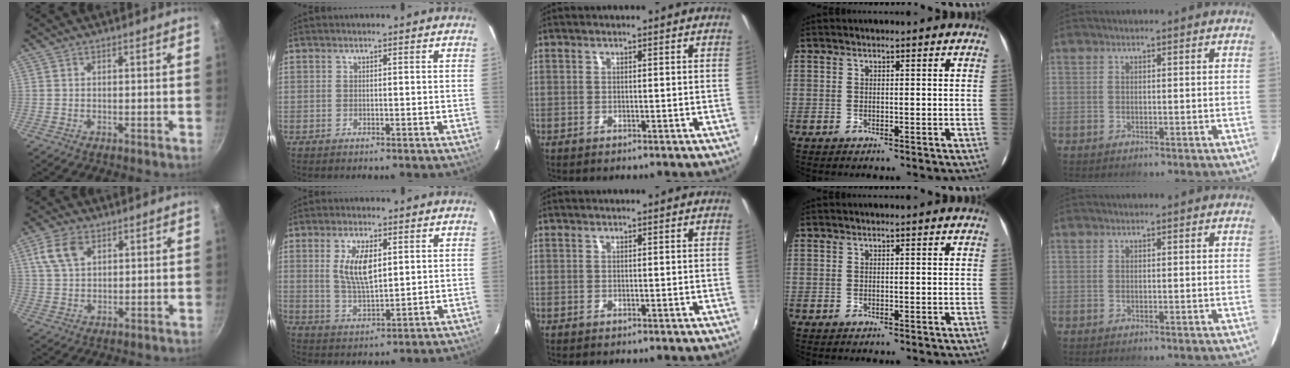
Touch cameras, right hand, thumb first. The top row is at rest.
{"thumb": {"total": 7.0, "force": [3.0, 4.3, 4.6], "torque": [-0.080, 0.002, 0.057]}, "index": {"total": 8.4, "force": [2.2, 3.6, 7.2], "torque": [-0.137, -0.001, 0.049]}}